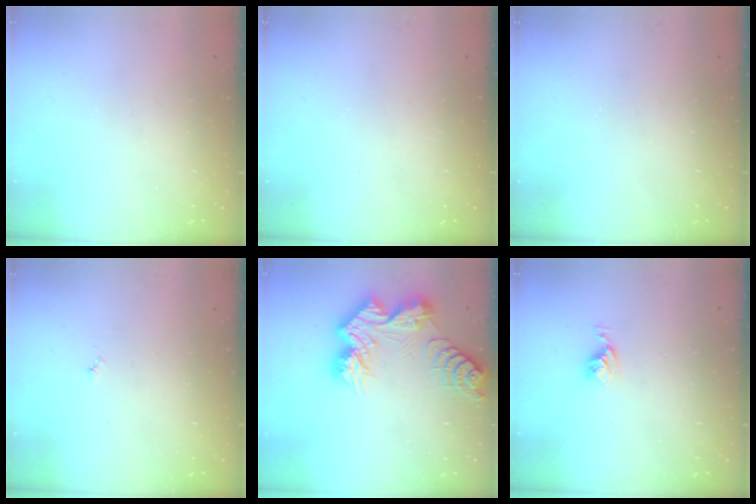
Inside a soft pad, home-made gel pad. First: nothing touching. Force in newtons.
{"total": 0.0}
{"total": 0.0}
{"total": 3.0, "press": 2.9, "slide": 0.3}
{"total": 13.3, "press": 13.3, "slide": 1.3}
{"total": 5.2, "press": 5.2, "slide": 0.6}